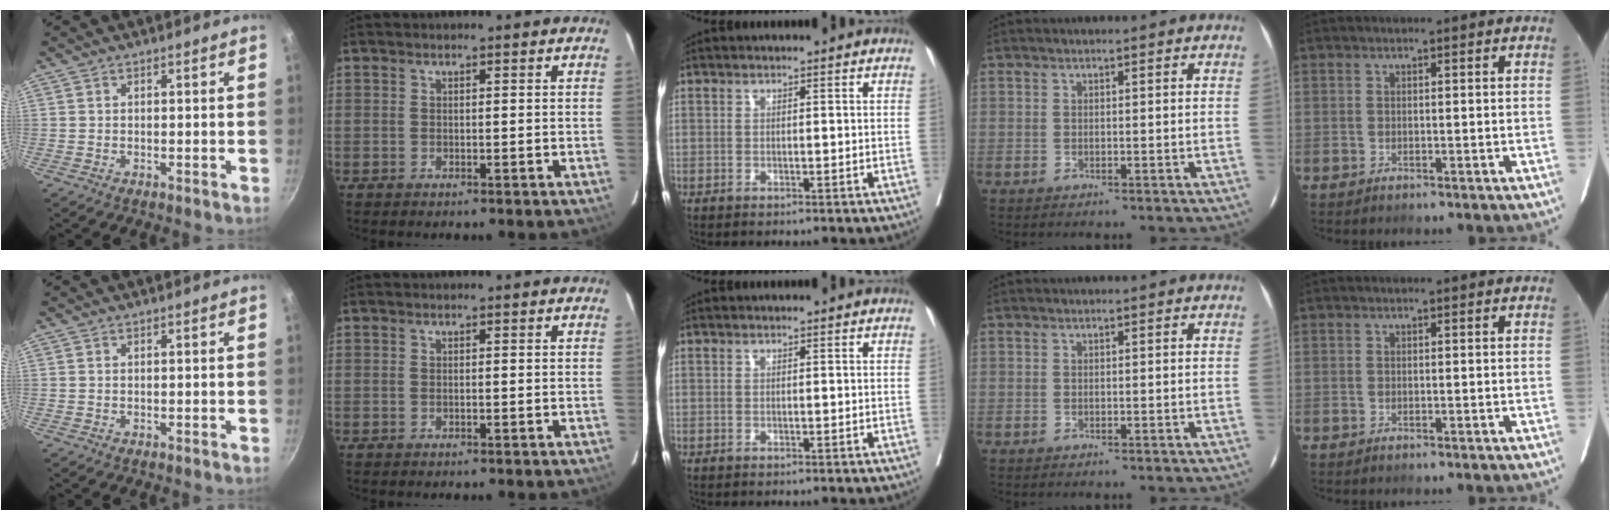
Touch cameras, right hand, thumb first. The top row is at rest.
{}